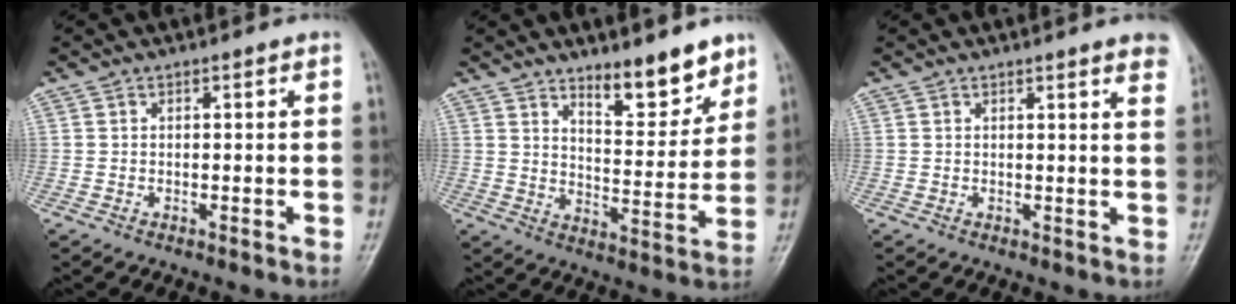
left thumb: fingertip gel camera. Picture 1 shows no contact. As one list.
[{"total": 10.0, "force": [7.6, 3.2, 5.7], "torque": [-0.061, -0.064, 0.125]}, {"total": 5.3, "force": [4.1, 0.5, 3.3], "torque": [-0.029, -0.009, 0.032]}]